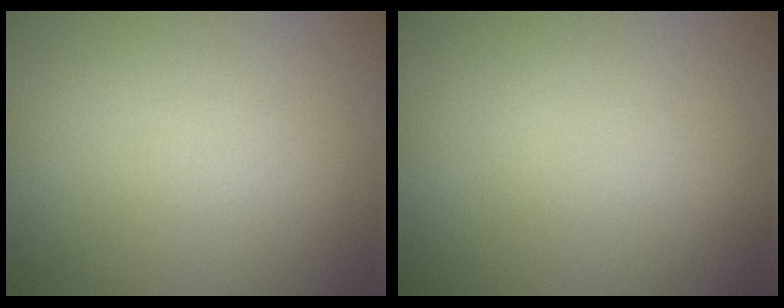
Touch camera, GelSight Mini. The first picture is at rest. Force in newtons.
{"total": 0.0}